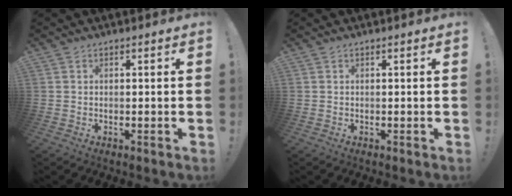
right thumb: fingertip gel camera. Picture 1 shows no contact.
{"total": 0.0}